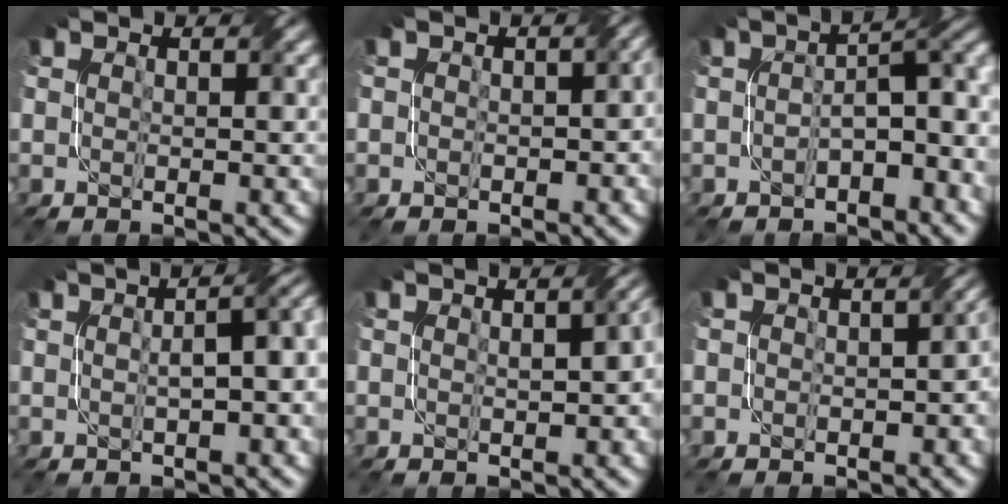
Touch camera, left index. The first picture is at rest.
{"total": 2.9, "force": [0.0, 2.0, 2.1], "torque": [-0.013, -0.003, 0.000]}
{"total": 5.4, "force": [-1.7, 2.2, 4.6], "torque": [-0.060, 0.013, -0.033]}
{"total": 7.2, "force": [0.8, 3.4, 6.3], "torque": [-0.044, 0.029, -0.004]}
{"total": 3.0, "force": [0.2, 1.0, 2.8], "torque": [-0.032, 0.009, 0.010]}
{"total": 3.7, "force": [-0.4, 2.4, 2.7], "torque": [-0.015, -0.003, -0.002]}